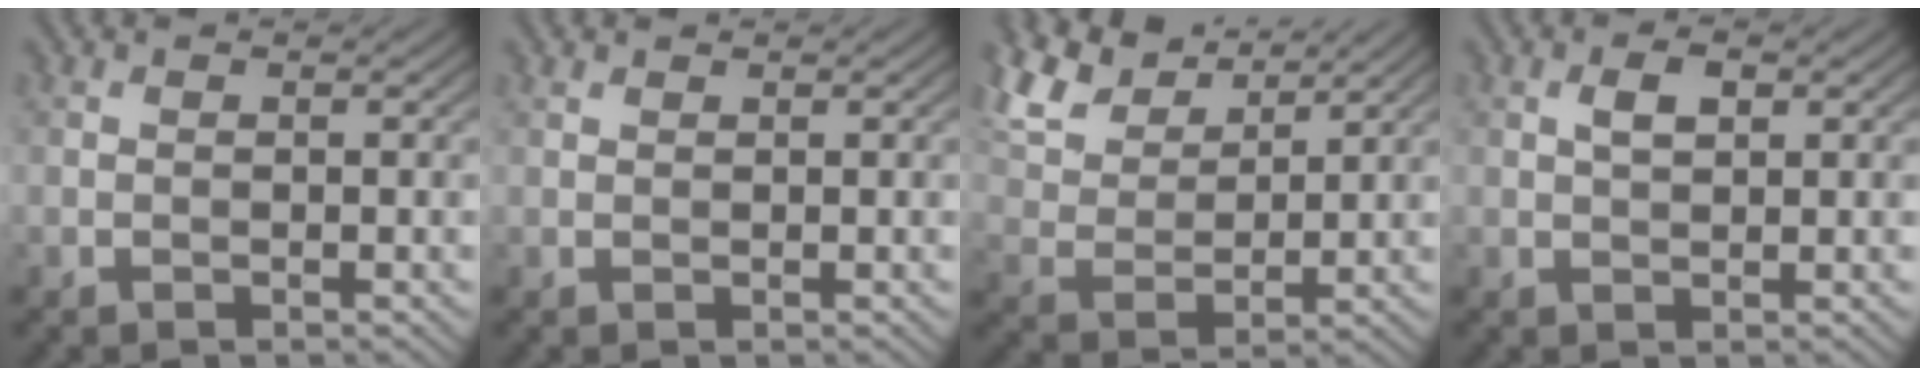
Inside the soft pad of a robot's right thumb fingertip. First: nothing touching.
{"total": 0.6, "force": [0.5, 0.1, 0.1], "torque": [-0.006, 0.003, 0.014]}
{"total": 10.3, "force": [7.8, 4.0, 5.4], "torque": [-0.154, 0.025, 0.147]}
{"total": 2.1, "force": [0.7, 1.0, 1.7], "torque": [-0.034, 0.004, 0.011]}